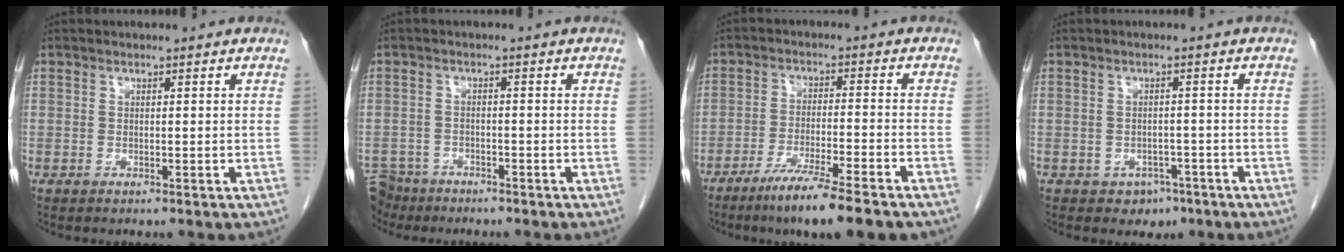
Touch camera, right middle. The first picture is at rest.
{"total": 6.1, "force": [-5.2, 3.2, 0.3], "torque": [-0.009, -0.001, -0.092]}
{"total": 10.8, "force": [-8.0, 0.1, 7.3], "torque": [-0.116, -0.028, -0.128]}
{"total": 3.1, "force": [-1.8, 2.3, 0.7], "torque": [-0.008, 0.008, -0.016]}